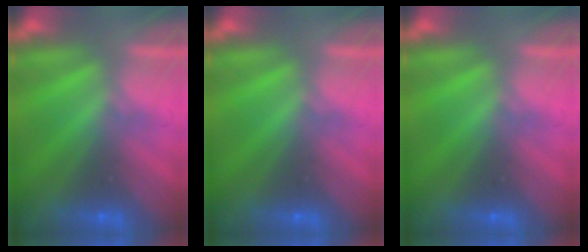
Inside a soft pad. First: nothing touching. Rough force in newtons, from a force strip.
{"total": 0.0}
{"total": 0.0}